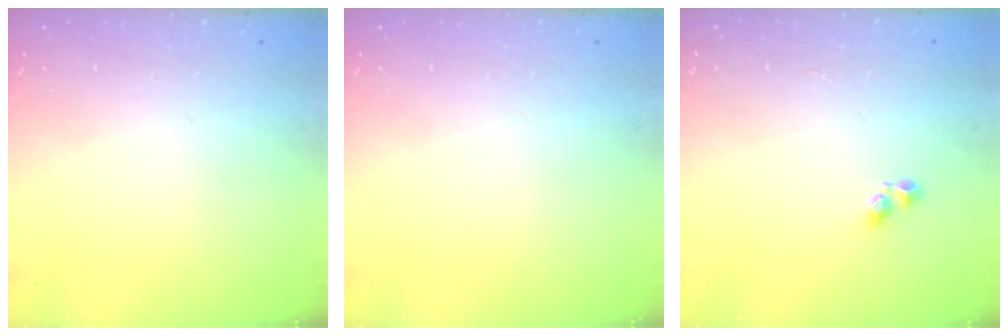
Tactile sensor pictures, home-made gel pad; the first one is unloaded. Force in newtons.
{"total": 0.0}
{"total": 3.1, "press": 3.1, "slide": 0.5}